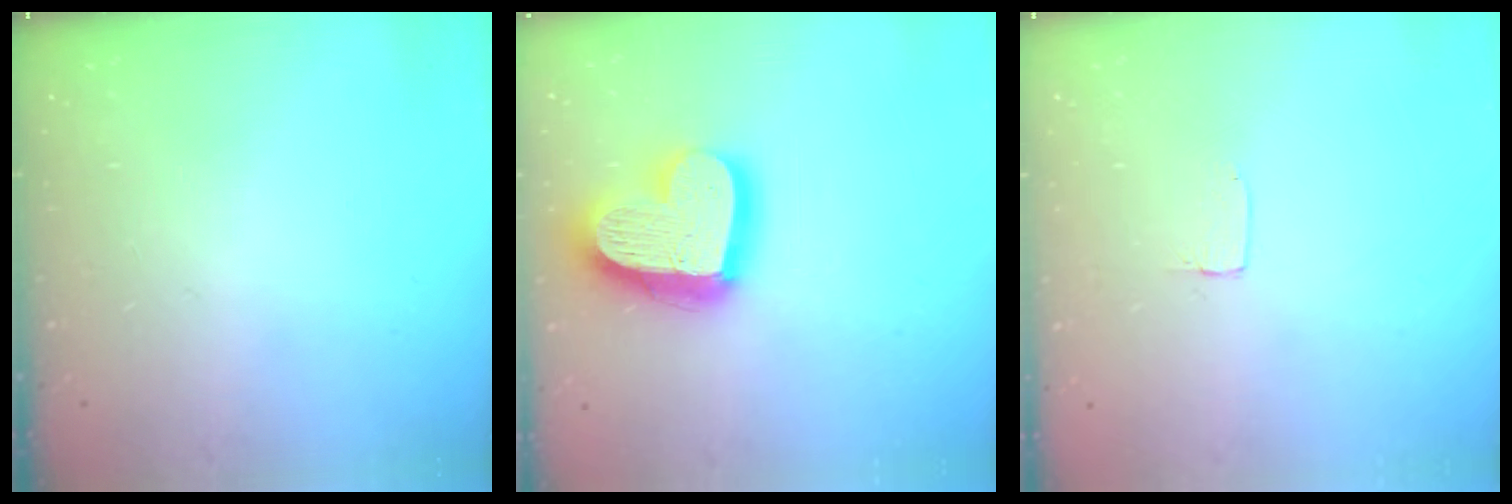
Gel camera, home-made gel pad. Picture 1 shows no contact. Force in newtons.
{"total": 20.8, "press": 20.7, "slide": 1.9}
{"total": 1.2, "press": 1.2, "slide": 0.0}